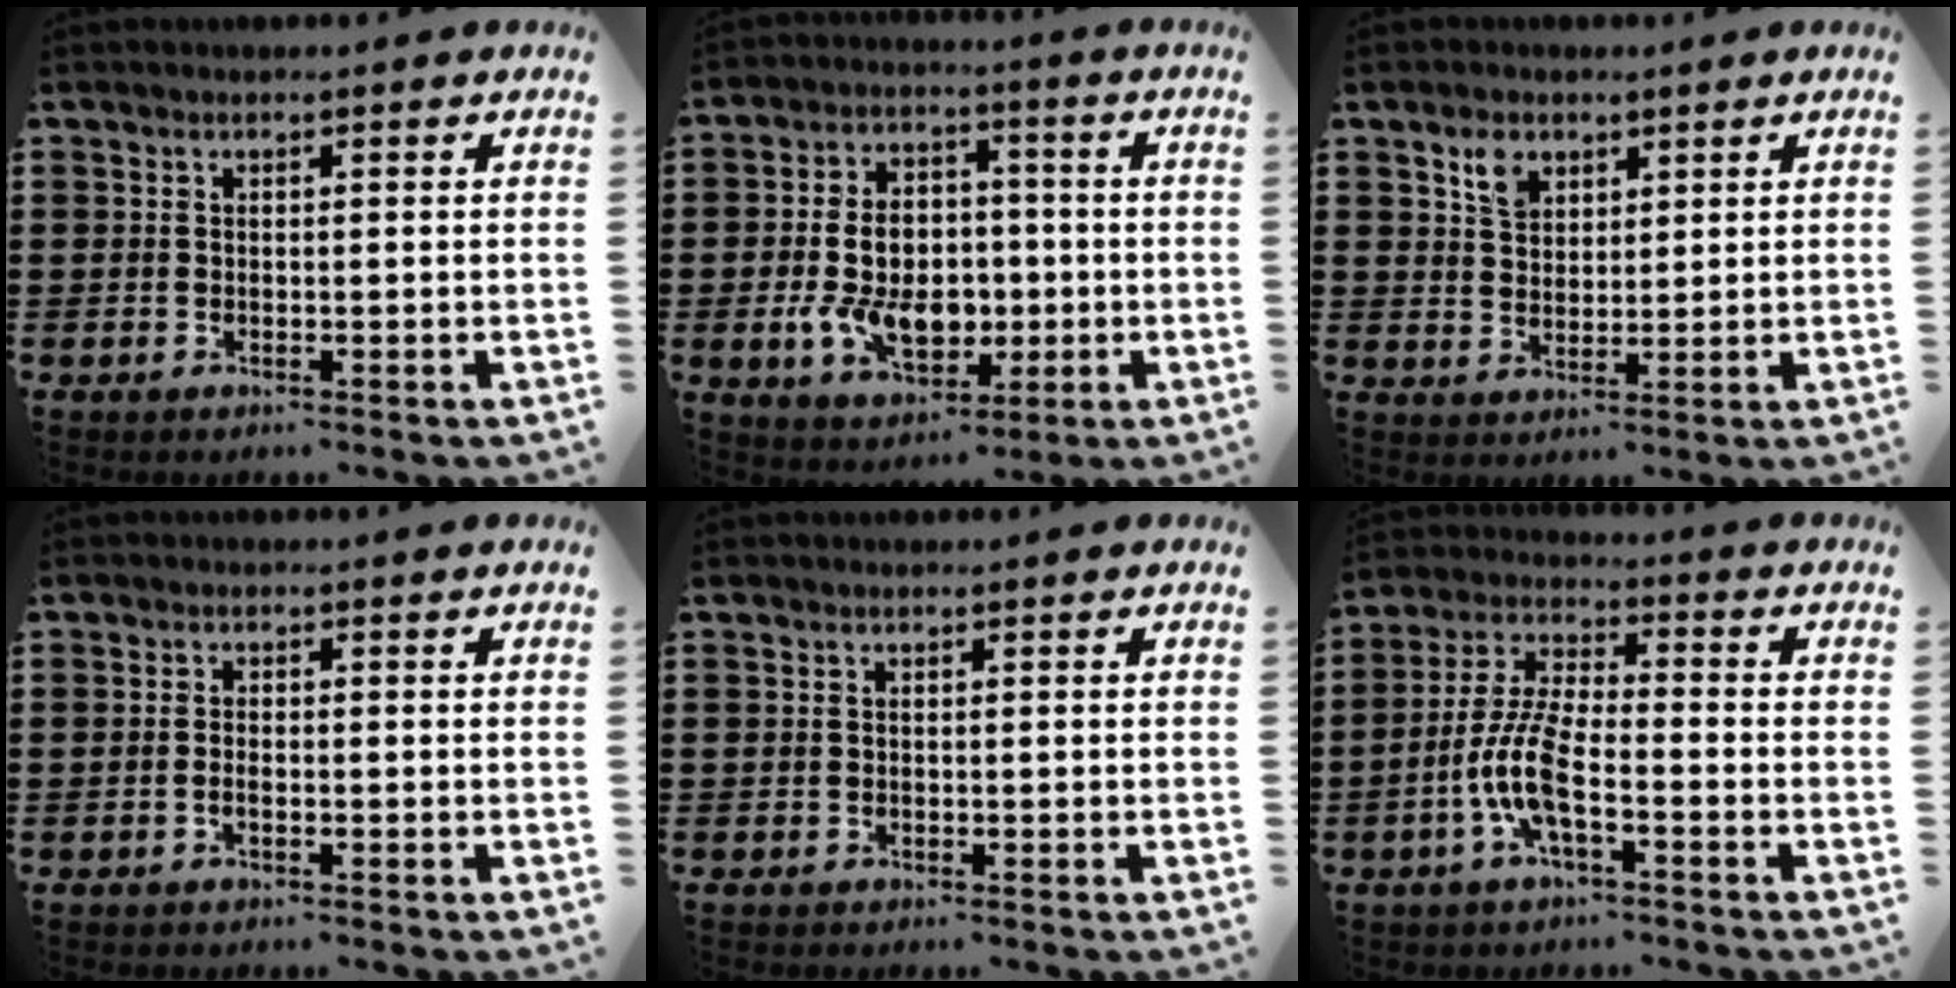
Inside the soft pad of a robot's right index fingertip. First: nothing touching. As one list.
[{"total": 10.3, "force": [-1.5, 7.2, 7.2], "torque": [-0.133, 0.006, -0.028]}, {"total": 4.1, "force": [2.5, 2.6, 1.9], "torque": [-0.039, 0.005, 0.045]}, {"total": 0.9, "force": [-0.5, 0.2, 0.7], "torque": [-0.015, -0.004, -0.007]}, {"total": 0.0}, {"total": 8.1, "force": [-3.0, 2.4, 7.1], "torque": [-0.174, -0.012, -0.066]}]